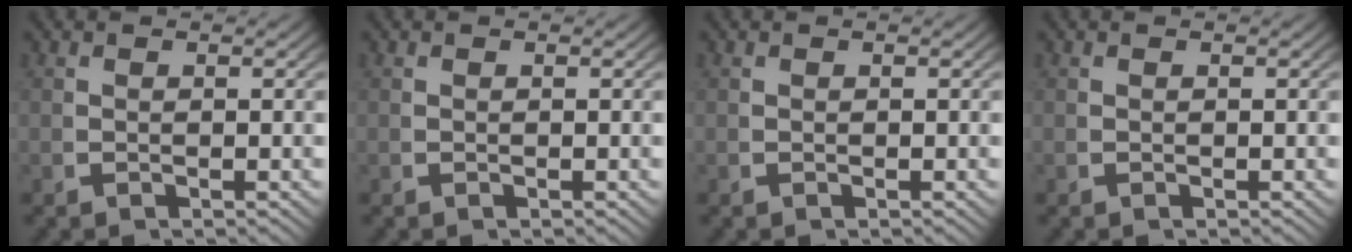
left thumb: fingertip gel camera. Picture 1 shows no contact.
{"total": 0.0}
{"total": 0.0}
{"total": 0.0}